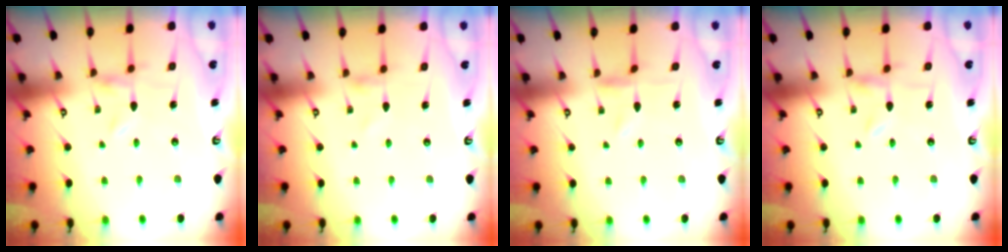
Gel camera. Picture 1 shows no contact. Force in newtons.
{"total": 0.0}
{"total": 0.0}
{"total": 0.0}